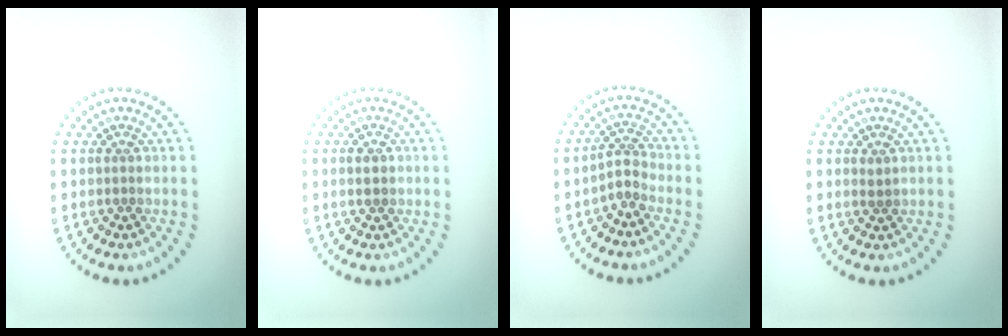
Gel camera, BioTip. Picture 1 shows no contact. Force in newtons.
{"total": 1.7, "press": 1.7, "slide": 0.1}
{"total": 1.9, "press": 1.3, "slide": 1.3}
{"total": 0.7, "press": 0.7, "slide": 0.2}